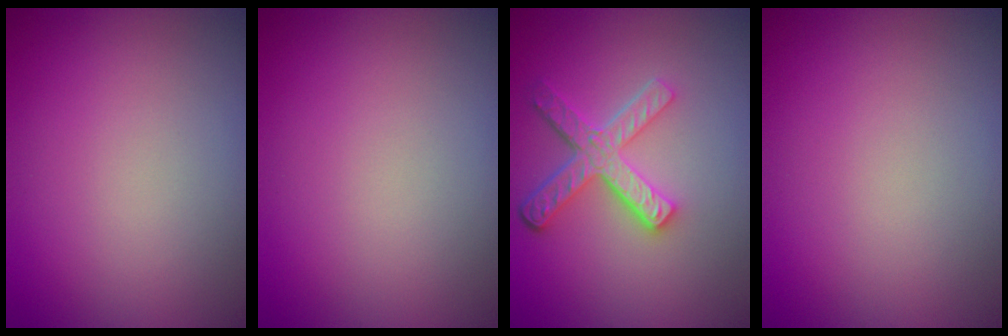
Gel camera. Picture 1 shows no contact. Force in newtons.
{"total": 0.0}
{"total": 4.6, "press": 3.4, "slide": 3.1}
{"total": 0.0}